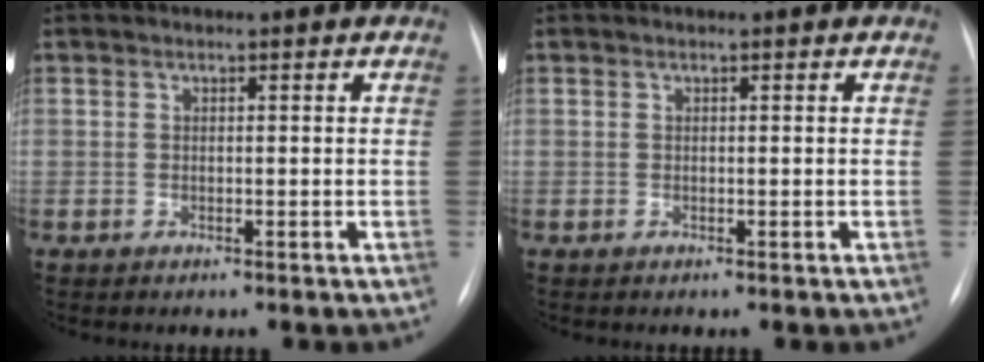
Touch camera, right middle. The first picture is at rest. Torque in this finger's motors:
{"motor_torque": [0.32, -0.20, 0.05, 0.01]}